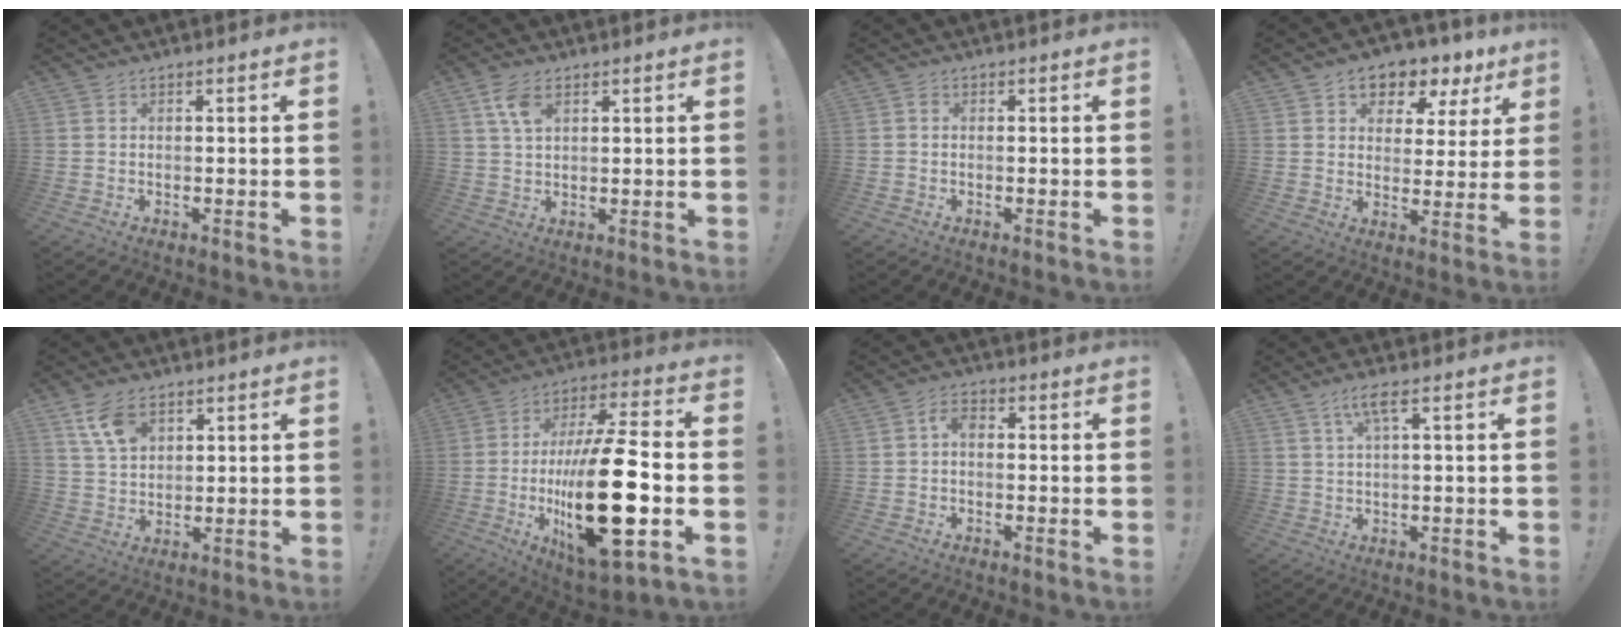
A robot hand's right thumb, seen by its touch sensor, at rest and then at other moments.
{"total": 5.9, "force": [3.1, 3.0, 4.1], "torque": [-0.072, -0.009, 0.056]}
{"total": 0.6, "force": [-0.3, 0.4, 0.2], "torque": [-0.007, 0.003, -0.006]}
{"total": 7.3, "force": [4.1, 5.3, 2.9], "torque": [-0.036, -0.034, 0.076]}
{"total": 8.8, "force": [4.8, 5.3, 5.1], "torque": [-0.089, -0.013, 0.094]}
{"total": 28.4, "force": [-4.8, 9.0, 26.5], "torque": [-0.489, 0.001, -0.077]}
{"total": 3.3, "force": [-0.3, 1.9, 2.7], "torque": [-0.050, 0.011, -0.005]}
{"total": 4.5, "force": [1.8, 0.4, 4.1], "torque": [-0.079, 0.001, 0.027]}